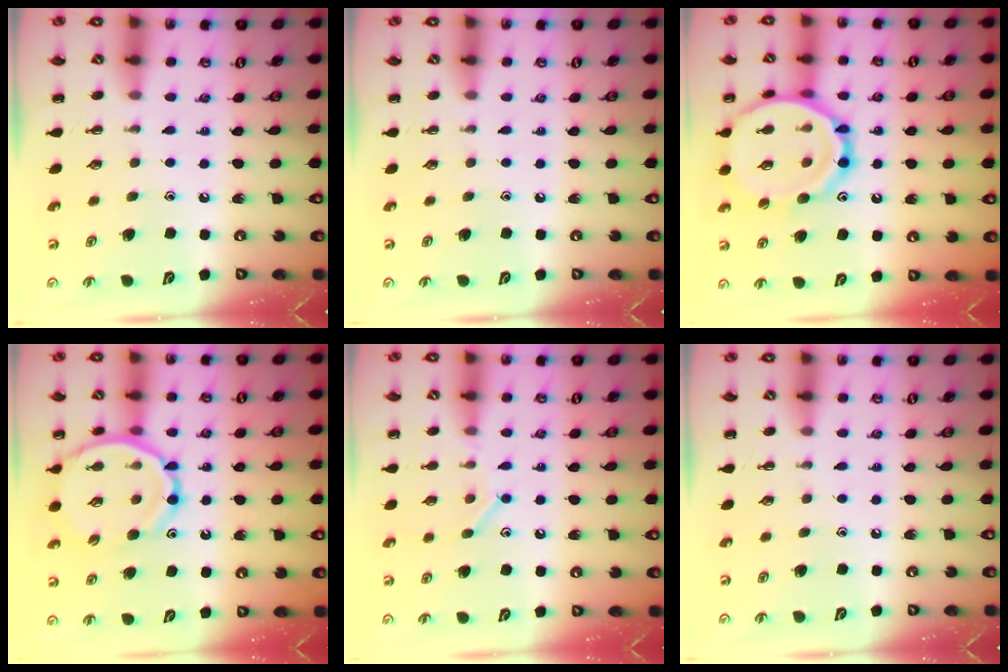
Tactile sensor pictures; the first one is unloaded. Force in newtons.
{"total": 0.0}
{"total": 19.4, "press": 19.3, "slide": 1.6}
{"total": 12.9, "press": 12.4, "slide": 3.6}
{"total": 8.9, "press": 8.7, "slide": 1.7}
{"total": 0.0}